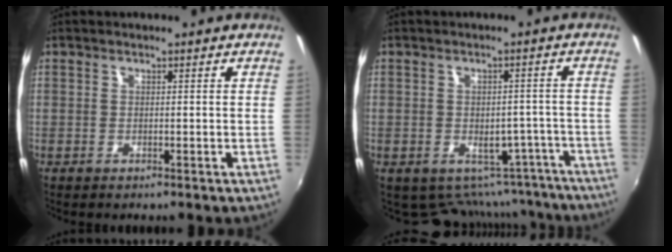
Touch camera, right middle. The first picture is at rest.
{"total": 12.4, "force": [-9.7, 7.3, 2.4], "torque": [-0.038, 0.030, -0.095]}